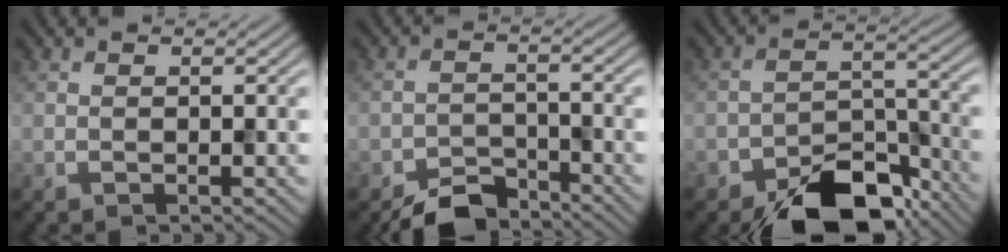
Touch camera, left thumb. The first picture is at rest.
{"total": 4.5, "force": [-4.2, 1.5, 0.9], "torque": [-0.009, -0.003, -0.079]}
{"total": 10.5, "force": [-8.0, 4.8, 4.9], "torque": [-0.060, -0.007, -0.138]}